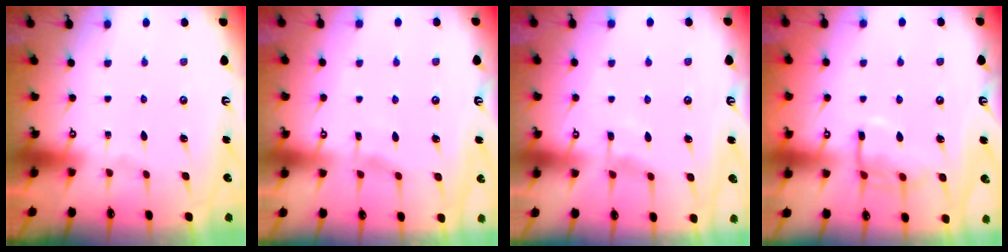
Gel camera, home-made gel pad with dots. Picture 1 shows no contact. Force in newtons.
{"total": 2.5, "press": 2.5, "slide": 0.4}
{"total": 4.5, "press": 4.5, "slide": 0.5}
{"total": 11.1, "press": 11.1, "slide": 0.7}